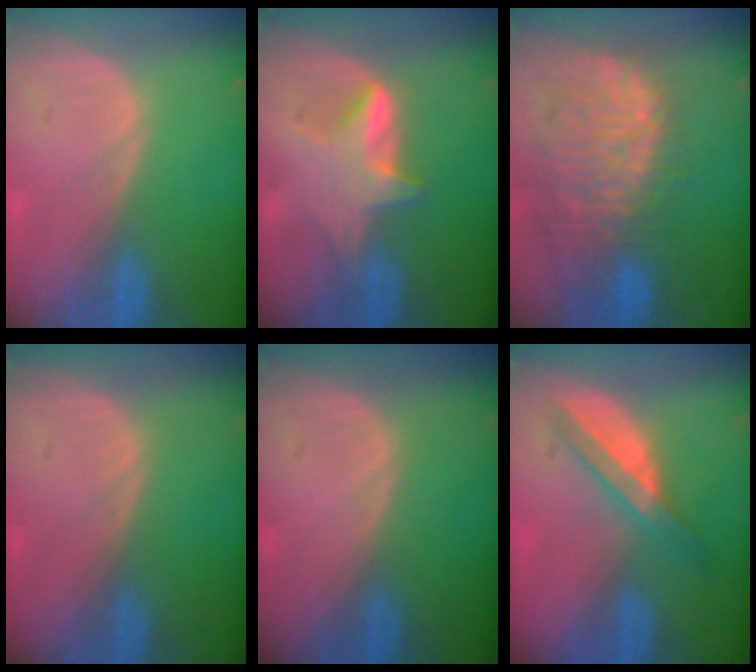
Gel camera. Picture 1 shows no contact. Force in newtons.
{"total": 6.1, "press": 5.7, "slide": 2.2}
{"total": 12.7, "press": 11.1, "slide": 6.1}
{"total": 0.0}
{"total": 0.0}
{"total": 6.1, "press": 5.4, "slide": 2.9}